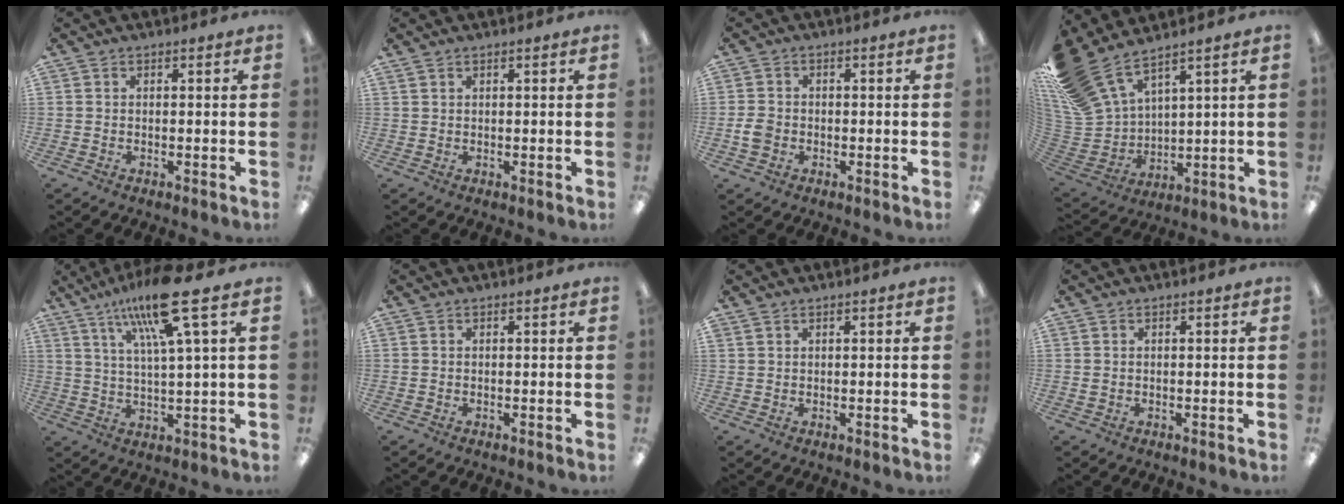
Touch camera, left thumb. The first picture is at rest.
{"total": 1.2, "force": [0.9, 0.5, 0.6], "torque": [-0.014, 0.000, 0.017]}
{"total": 3.6, "force": [-0.7, 2.9, 2.0], "torque": [-0.040, 0.004, -0.014]}
{"total": 16.2, "force": [12.2, 7.3, 7.8], "torque": [-0.197, -0.070, 0.233]}
{"total": 14.9, "force": [8.8, 2.1, 11.8], "torque": [-0.219, -0.024, 0.141]}
{"total": 0.0}
{"total": 1.4, "force": [1.1, 0.6, 0.5], "torque": [-0.010, -0.001, 0.022]}
{"total": 0.9, "force": [0.4, 0.6, 0.5], "torque": [-0.011, 0.002, 0.007]}